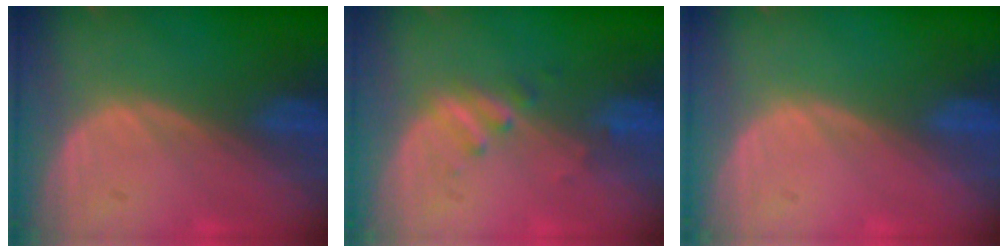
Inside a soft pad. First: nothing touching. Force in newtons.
{"total": 2.3, "press": 2.3, "slide": 0.3}
{"total": 0.0}